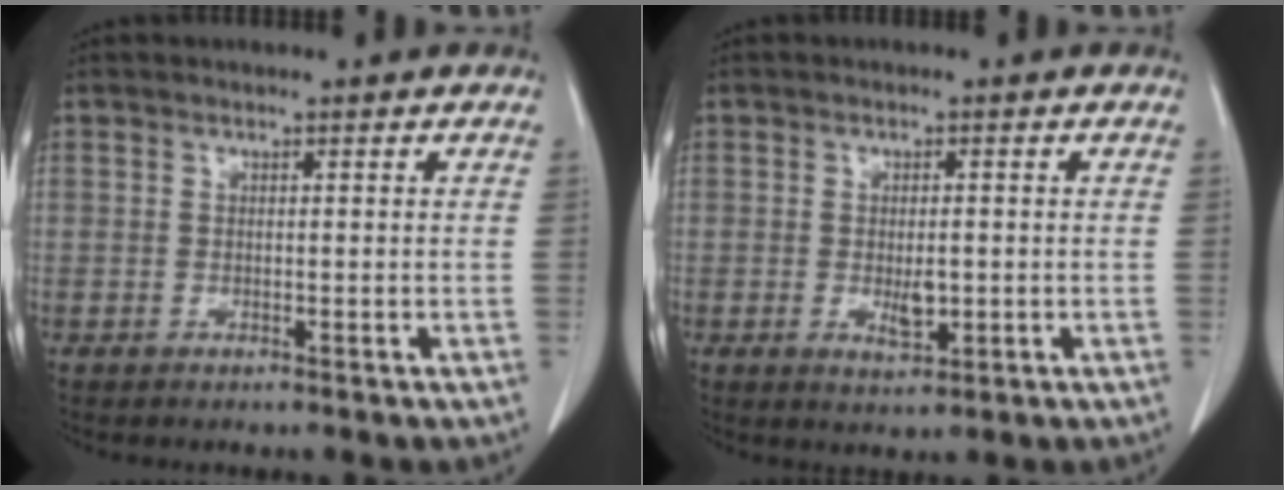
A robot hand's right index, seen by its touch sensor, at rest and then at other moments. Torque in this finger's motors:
{"motor_torque": [0.24, 0.22, 0.16, 0.05]}